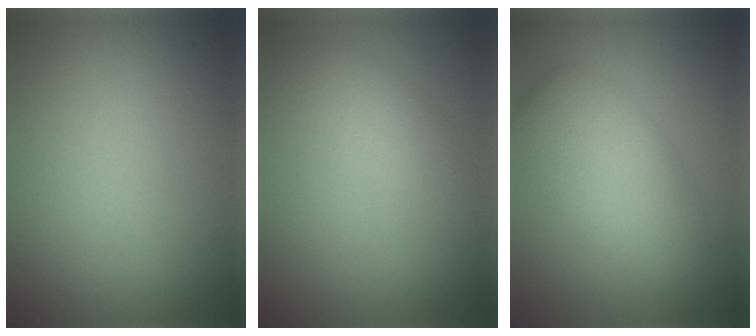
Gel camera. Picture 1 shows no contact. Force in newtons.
{"total": 2.0, "press": 2.0, "slide": 0.1}
{"total": 5.2, "press": 5.2, "slide": 0.1}